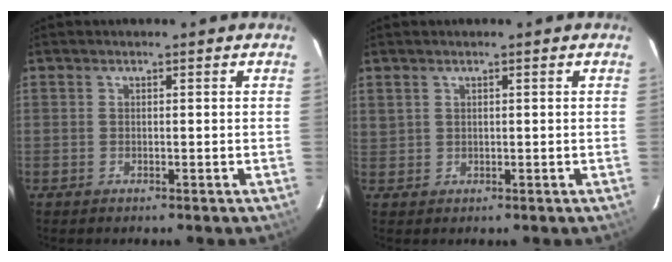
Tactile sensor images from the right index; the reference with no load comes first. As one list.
[{"total": 1.6, "force": [1.1, 1.0, 0.6], "torque": [-0.011, 0.003, 0.024]}]